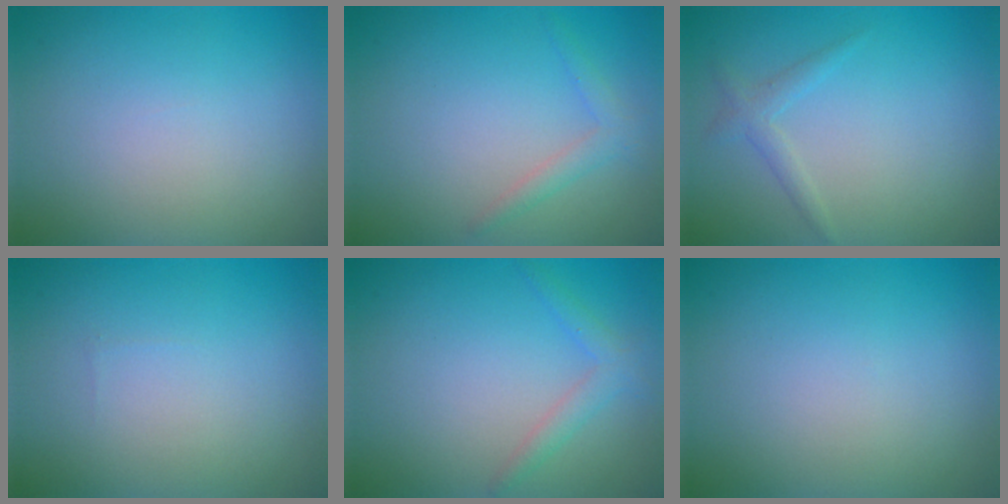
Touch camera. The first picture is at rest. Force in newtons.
{"total": 1.5, "press": 1.5, "slide": 0.1}
{"total": 1.5, "press": 1.5, "slide": 0.1}
{"total": 0.0}
{"total": 1.8, "press": 1.8, "slide": 0.1}
{"total": 0.0}